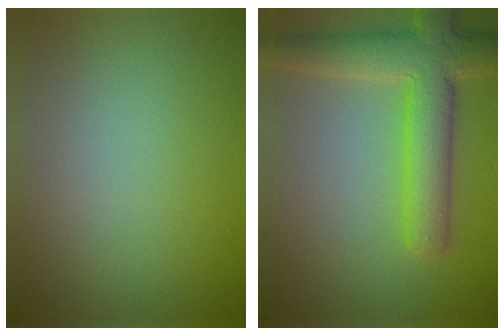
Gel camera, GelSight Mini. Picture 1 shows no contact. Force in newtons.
{"total": 6.9, "press": 6.9, "slide": 0.2}